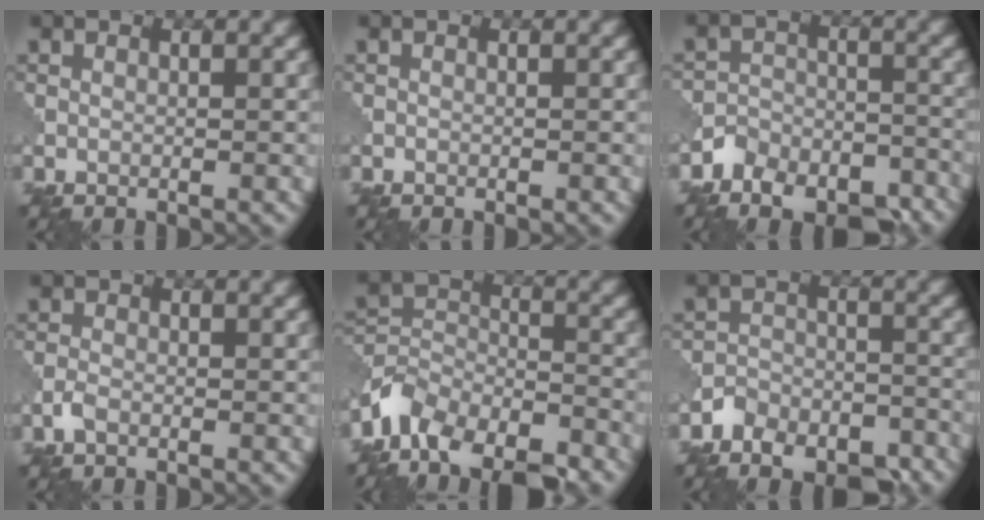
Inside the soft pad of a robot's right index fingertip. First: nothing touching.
{"total": 0.0}
{"total": 9.4, "force": [-7.5, 5.2, 2.3], "torque": [-0.021, -0.005, -0.127]}
{"total": 1.2, "force": [-0.7, 0.5, 0.7], "torque": [-0.019, 0.001, -0.020]}
{"total": 9.4, "force": [-7.4, 4.8, 3.4], "torque": [-0.063, -0.001, -0.132]}
{"total": 8.5, "force": [-6.8, 4.5, 2.2], "torque": [-0.018, -0.004, -0.114]}